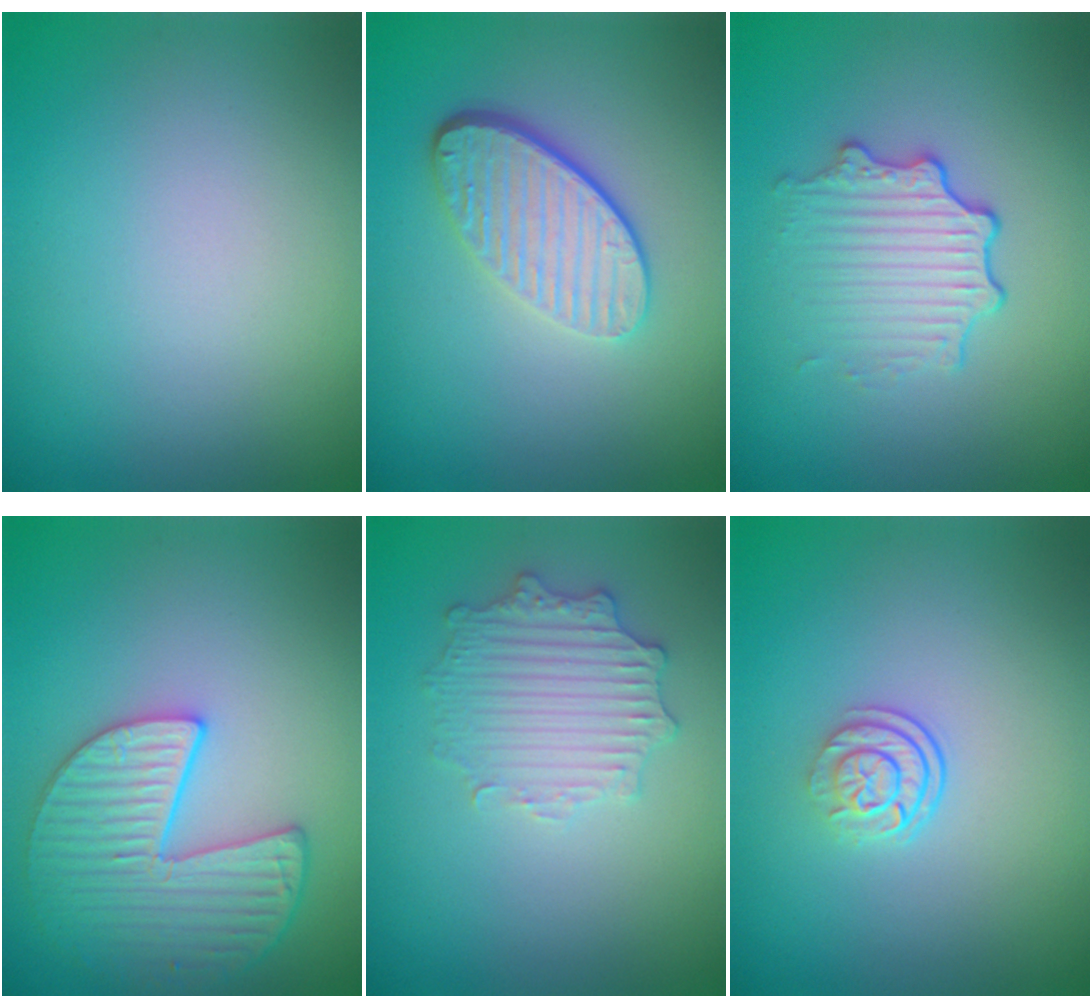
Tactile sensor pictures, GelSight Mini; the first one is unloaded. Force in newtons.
{"total": 4.6, "press": 3.3, "slide": 3.2}
{"total": 3.4, "press": 2.8, "slide": 1.9}
{"total": 4.9, "press": 4.7, "slide": 1.6}
{"total": 2.9, "press": 2.9, "slide": 0.1}
{"total": 2.6, "press": 1.8, "slide": 1.9}